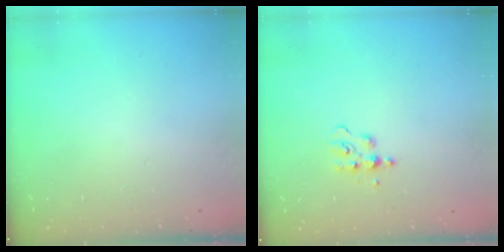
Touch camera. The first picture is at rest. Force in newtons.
{"total": 5.9, "press": 5.9, "slide": 0.6}